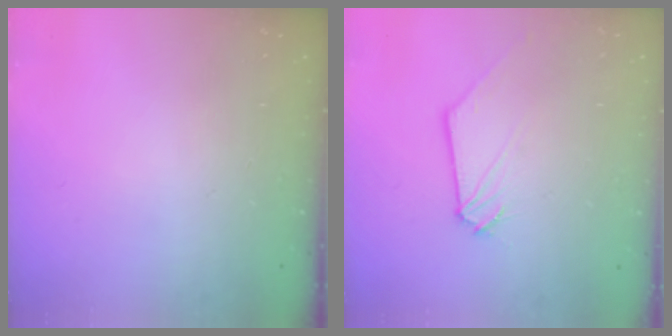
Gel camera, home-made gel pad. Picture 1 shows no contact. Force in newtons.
{"total": 0.9, "press": 0.9, "slide": 0.2}